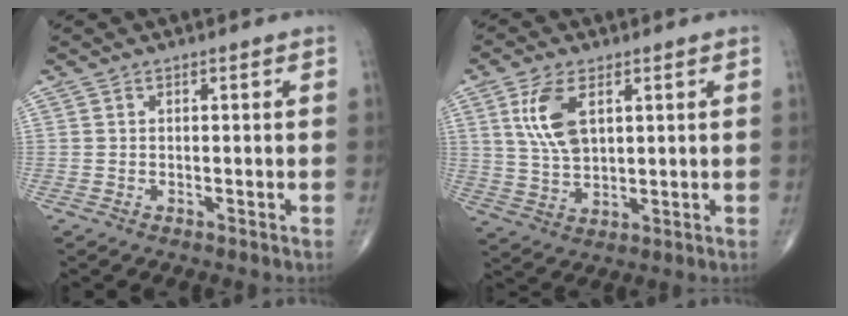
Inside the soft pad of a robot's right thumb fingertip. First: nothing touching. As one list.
[{"total": 8.7, "force": [3.2, 4.5, 6.7], "torque": [-0.131, -0.011, 0.066]}]